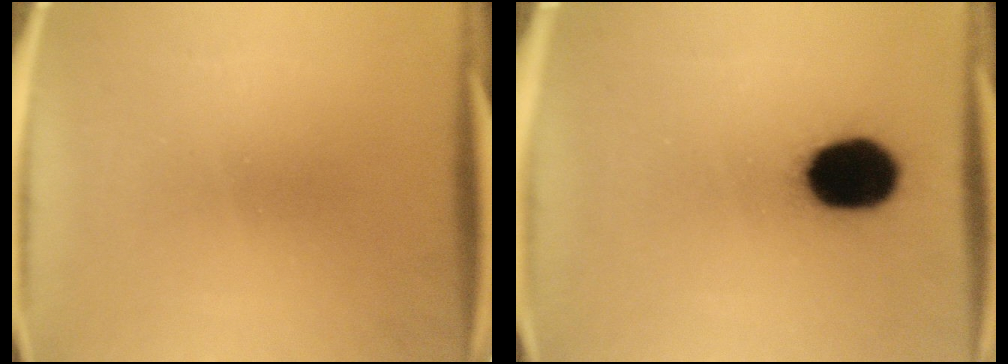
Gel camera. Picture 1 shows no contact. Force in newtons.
{"total": 16.2}